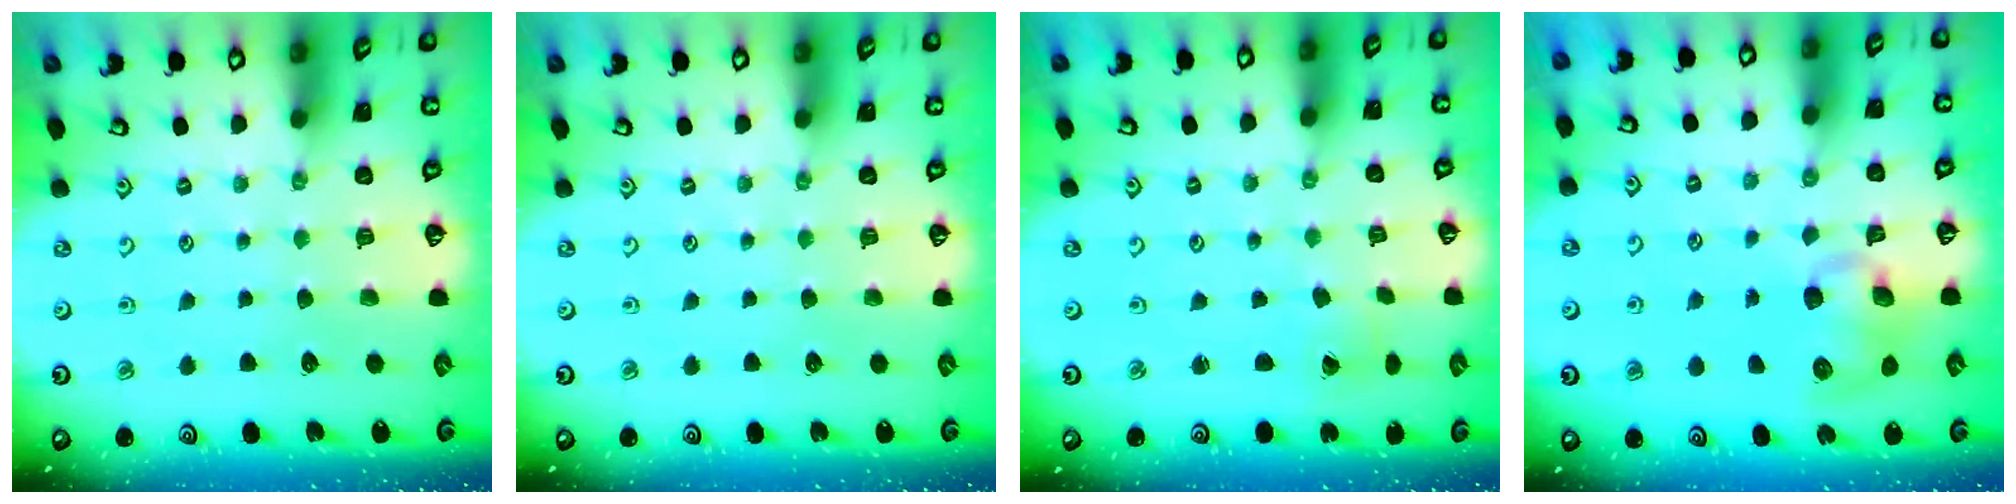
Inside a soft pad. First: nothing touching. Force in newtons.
{"total": 0.0}
{"total": 2.0, "press": 2.0, "slide": 0.2}
{"total": 10.3, "press": 10.2, "slide": 1.1}